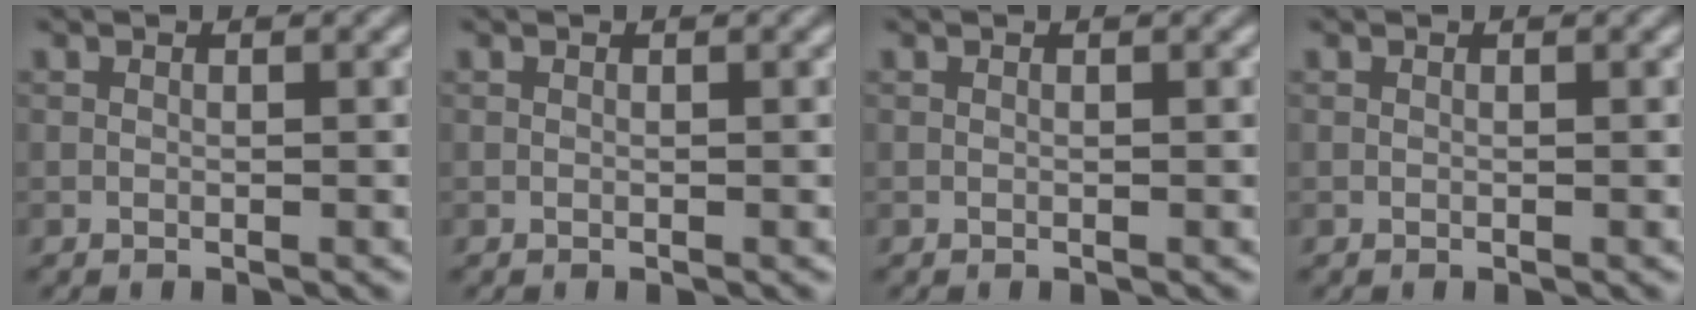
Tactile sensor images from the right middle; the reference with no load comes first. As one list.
[{"total": 0.0}, {"total": 0.0}, {"total": 0.0}]